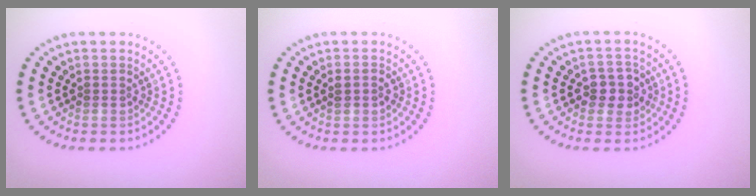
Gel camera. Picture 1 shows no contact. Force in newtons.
{"total": 1.2, "press": 1.2, "slide": 0.2}
{"total": 2.5, "press": 2.4, "slide": 0.6}